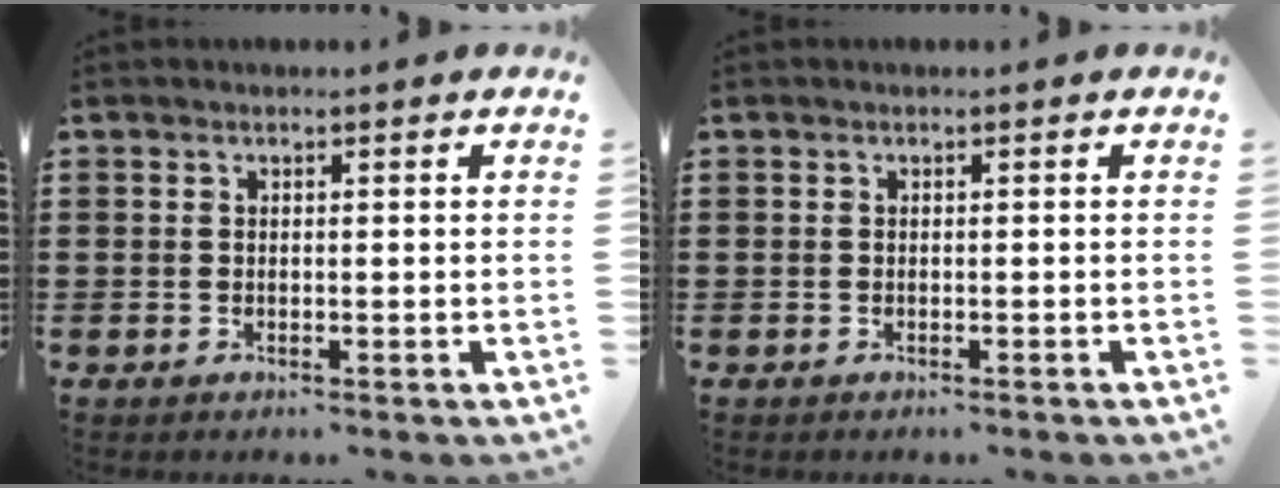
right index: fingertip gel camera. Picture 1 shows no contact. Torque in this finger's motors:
{"motor_torque": [-0.07, -0.07, 0.00, -0.01]}